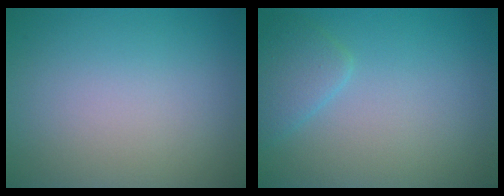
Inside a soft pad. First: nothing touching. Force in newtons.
{"total": 2.2, "press": 2.2, "slide": 0.1}